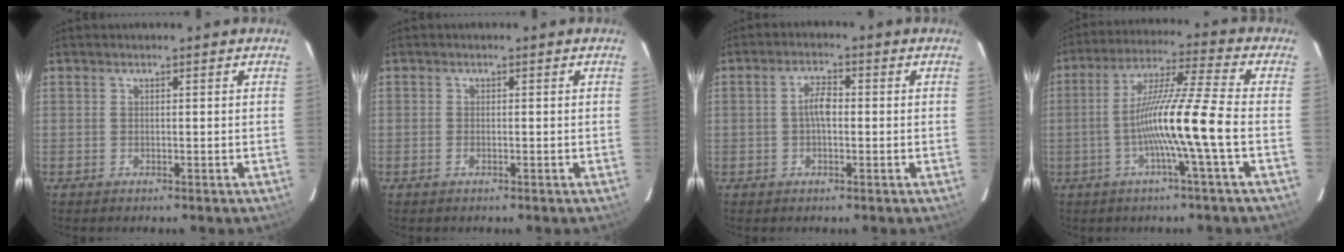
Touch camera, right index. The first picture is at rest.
{"total": 0.6, "force": [-0.4, 0.3, 0.3], "torque": [-0.007, -0.002, -0.007]}
{"total": 3.6, "force": [-0.2, 1.6, 3.2], "torque": [-0.061, 0.010, -0.004]}
{"total": 12.9, "force": [-3.5, -1.9, 12.3], "torque": [-0.231, 0.004, -0.071]}